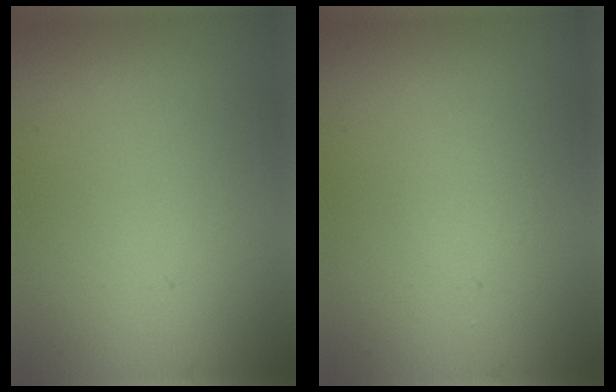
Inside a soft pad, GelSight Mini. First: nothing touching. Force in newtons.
{"total": 0.7, "press": 0.7, "slide": 0.0}